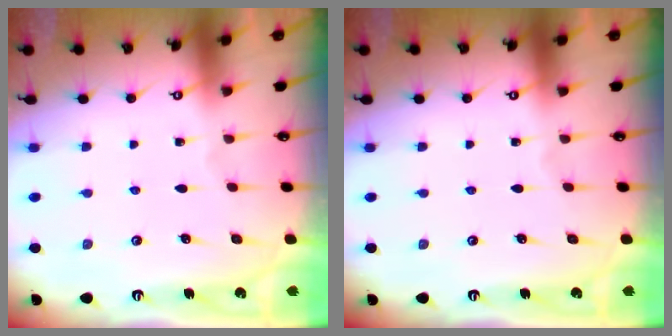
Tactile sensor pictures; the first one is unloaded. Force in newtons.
{"total": 0.0}